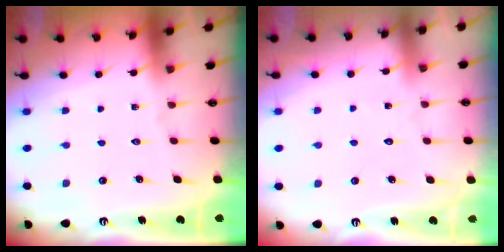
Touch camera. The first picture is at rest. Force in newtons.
{"total": 3.3, "press": 3.3, "slide": 0.2}